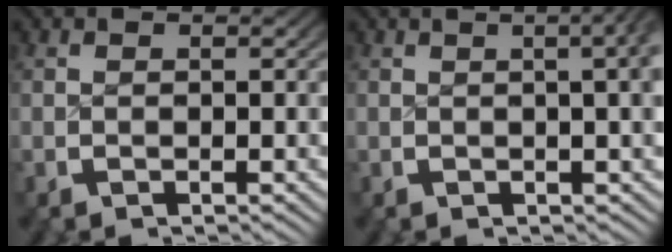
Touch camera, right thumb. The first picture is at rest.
{"total": 7.7, "force": [2.7, 3.7, 6.2], "torque": [-0.049, 0.039, 0.018]}